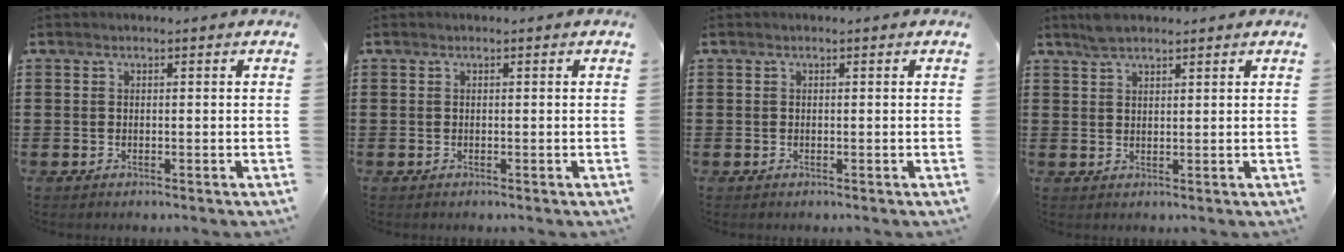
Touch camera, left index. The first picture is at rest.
{"total": 0.0}
{"total": 0.0}
{"total": 3.0, "force": [2.6, 0.8, 1.3], "torque": [-0.031, 0.002, 0.050]}